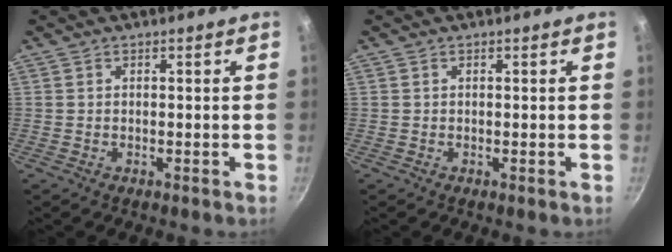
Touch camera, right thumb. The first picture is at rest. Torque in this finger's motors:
{"motor_torque": [1.60, 0.17, 0.08, 0.06, -0.02]}